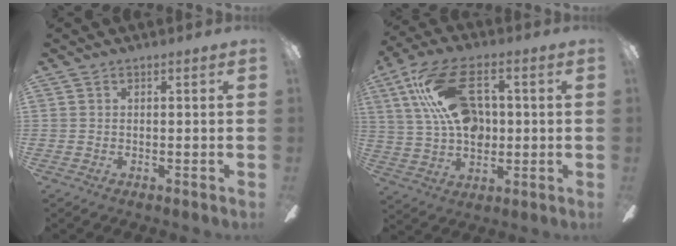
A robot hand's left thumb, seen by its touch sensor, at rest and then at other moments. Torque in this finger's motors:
{"motor_torque": [1.47, 1.95, 1.43, -1.34, 0.47]}